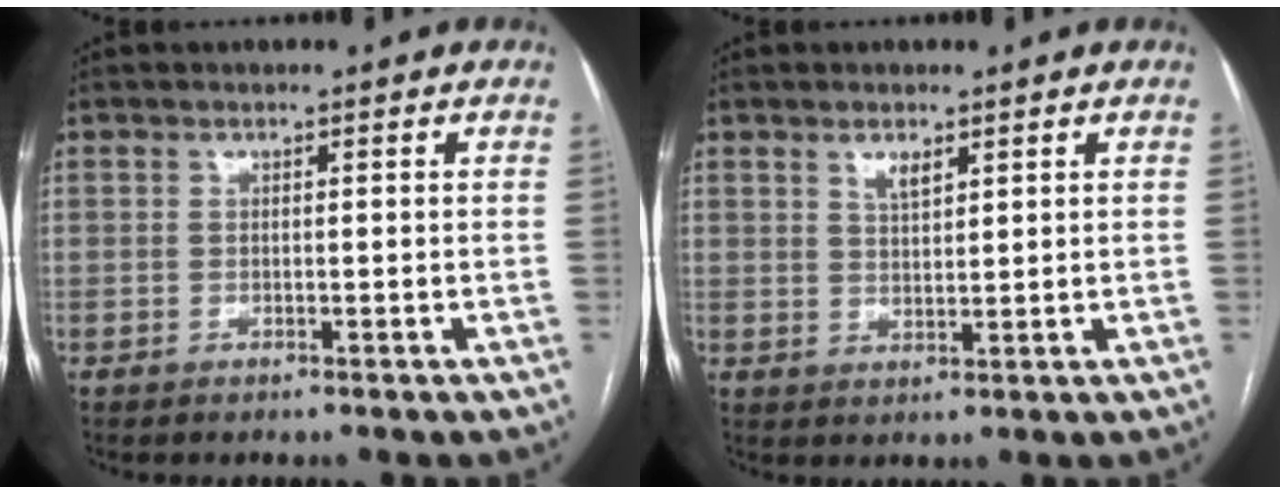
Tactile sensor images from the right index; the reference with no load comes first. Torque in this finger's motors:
{"motor_torque": [0.05, 0.07, 0.04, 0.02]}